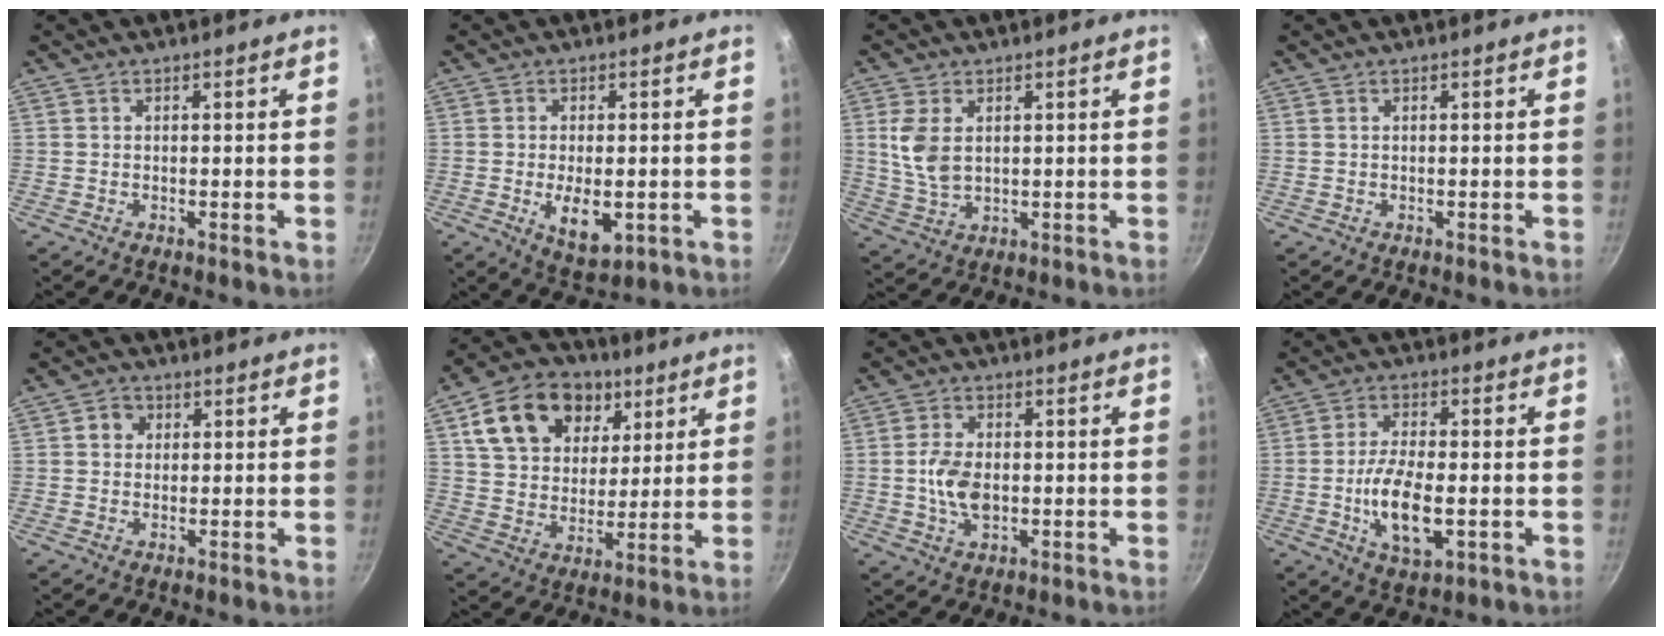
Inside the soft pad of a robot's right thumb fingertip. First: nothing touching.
{"total": 7.5, "force": [-1.4, 3.7, 6.3], "torque": [-0.094, -0.007, -0.010]}
{"total": 7.0, "force": [1.6, 4.3, 5.3], "torque": [-0.108, -0.011, 0.035]}
{"total": 0.0}
{"total": 3.2, "force": [0.7, 2.9, 1.1], "torque": [0.002, 0.003, 0.006]}
{"total": 18.5, "force": [7.8, 13.5, 9.9], "torque": [-0.150, -0.007, 0.129]}
{"total": 6.9, "force": [-0.5, 4.3, 5.3], "torque": [-0.096, 0.004, -0.010]}
{"total": 11.0, "force": [-2.2, 4.8, 9.6], "torque": [-0.178, 0.006, -0.040]}